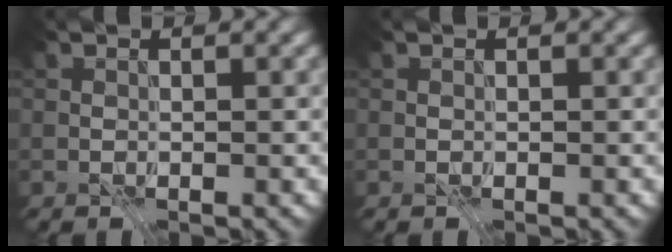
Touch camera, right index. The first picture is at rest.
{"total": 0.0}